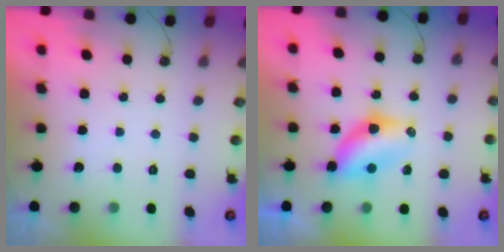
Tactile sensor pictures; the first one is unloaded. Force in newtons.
{"total": 6.5, "press": 6.5, "slide": 0.2}